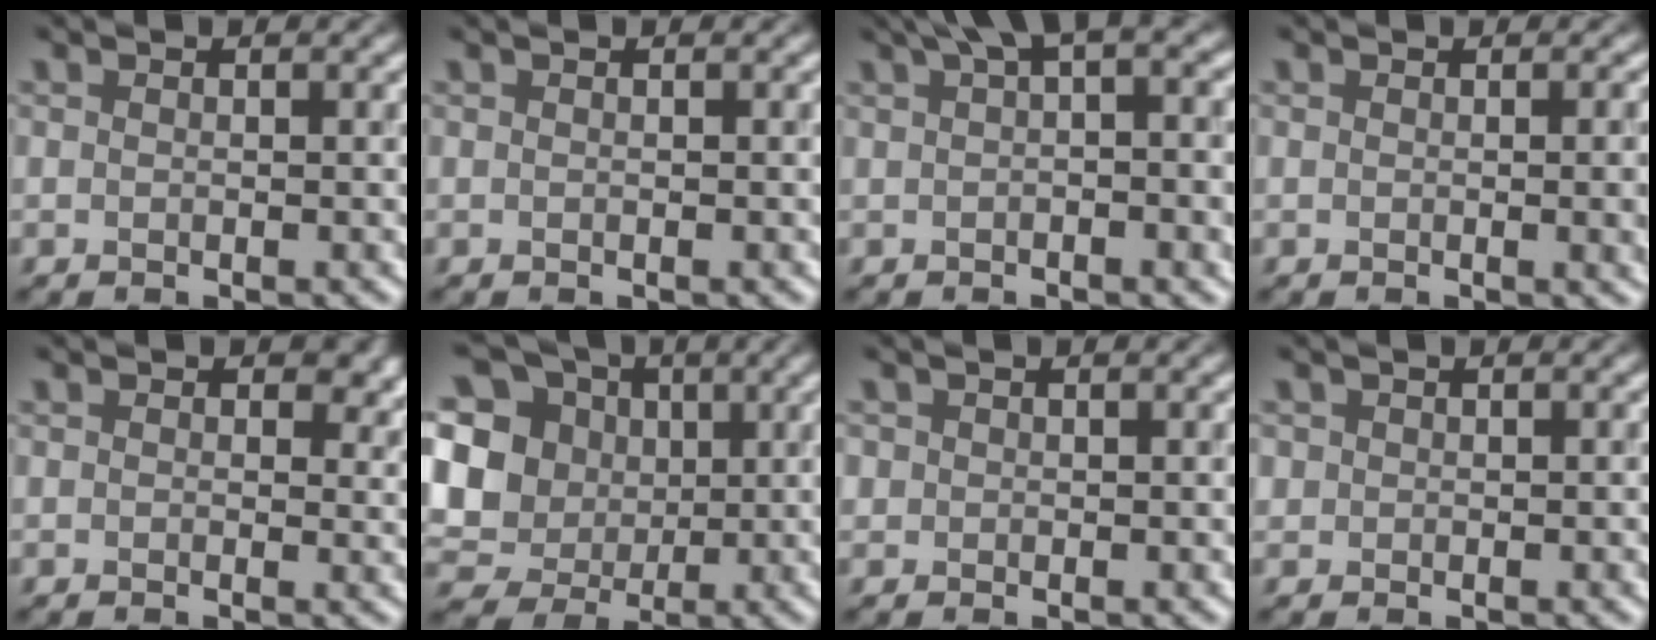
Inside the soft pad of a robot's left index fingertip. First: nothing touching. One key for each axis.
{"total": 0.0}
{"total": 6.6, "fx": 2.1, "fy": 1.9, "fz": 5.9, "tx": -0.076, "ty": 0.014, "tz": 0.029}
{"total": 3.7, "fx": -0.1, "fy": 1.4, "fz": 3.4, "tx": -0.024, "ty": -0.002, "tz": 0.000}
{"total": 2.9, "fx": 1.2, "fy": 2.1, "fz": 1.7, "tx": -0.019, "ty": -0.006, "tz": 0.009}
{"total": 14.3, "fx": 2.3, "fy": 12.8, "fz": 6.1, "tx": -0.187, "ty": 0.024, "tz": 0.023}
{"total": 0.9, "fx": 0.2, "fy": 0.9, "fz": 0.1, "tx": 0.006, "ty": -0.001, "tz": 0.000}
{"total": 1.2, "fx": 0.2, "fy": 1.1, "fz": 0.4, "tx": 0.000, "ty": -0.001, "tz": 0.001}